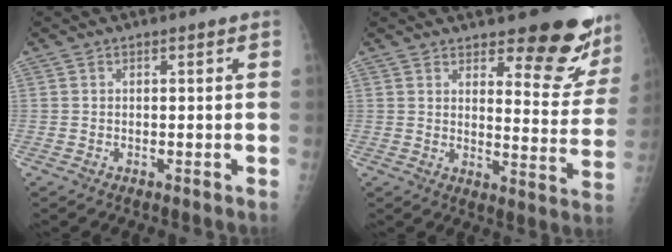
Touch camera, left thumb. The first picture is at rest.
{"total": 15.8, "force": [11.8, 5.1, 9.1], "torque": [-0.068, -0.099, 0.146]}